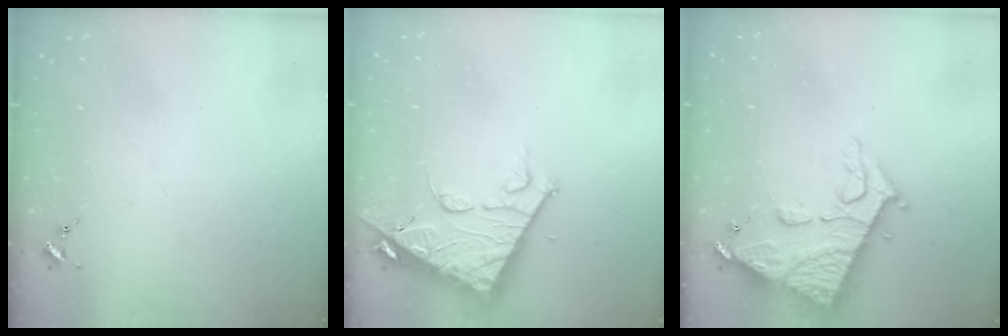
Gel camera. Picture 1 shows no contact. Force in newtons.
{"total": 12.8, "press": 12.7, "slide": 1.6}
{"total": 14.4, "press": 14.3, "slide": 1.4}